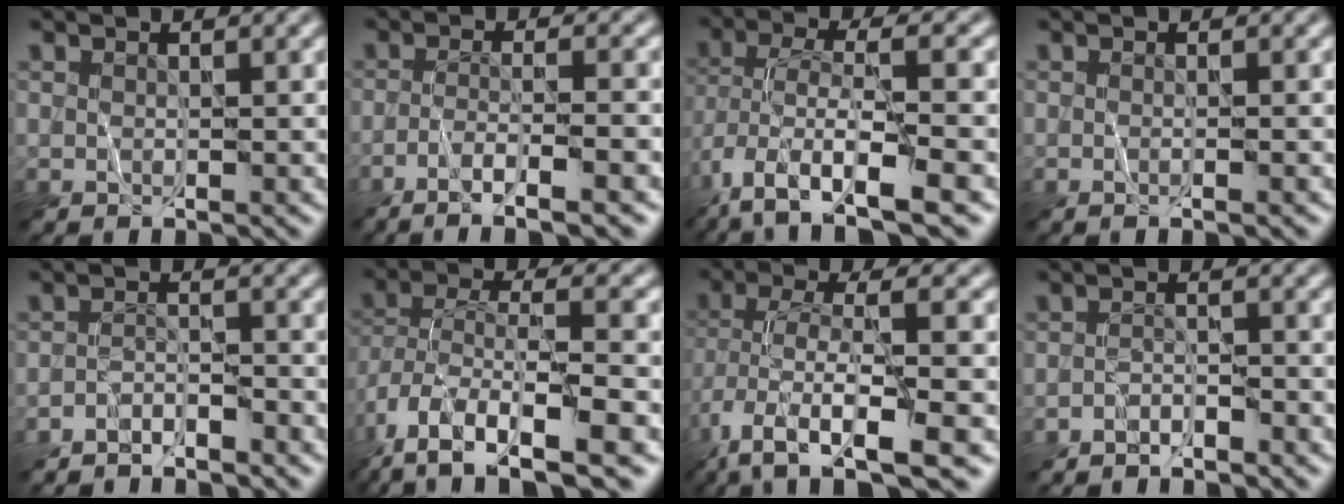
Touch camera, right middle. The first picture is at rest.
{"total": 5.8, "force": [-3.3, 1.1, 4.7], "torque": [-0.065, 0.012, -0.060]}
{"total": 10.1, "force": [-4.8, 3.4, 8.3], "torque": [-0.162, -0.002, -0.085]}
{"total": 1.0, "force": [-0.1, 0.4, 0.9], "torque": [-0.004, -0.005, -0.009]}
{"total": 2.3, "force": [-2.3, 0.2, 0.4], "torque": [-0.004, 0.004, -0.044]}
{"total": 11.4, "force": [-5.8, 5.0, 8.5], "torque": [-0.166, 0.000, -0.094]}
{"total": 9.0, "force": [-4.0, 3.0, 7.5], "torque": [-0.151, -0.002, -0.074]}
{"total": 1.9, "force": [-1.8, 0.2, 0.3], "torque": [0.000, 0.004, -0.036]}